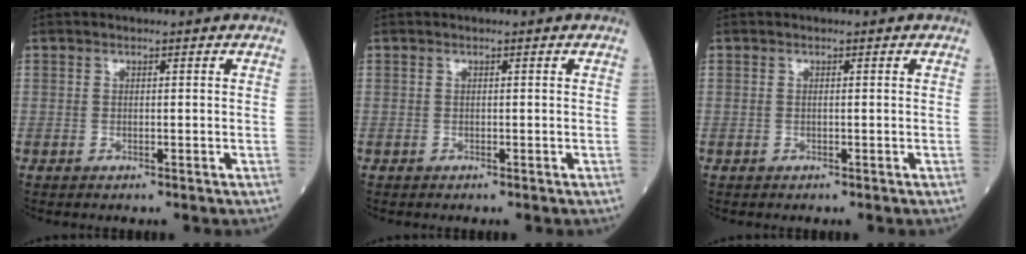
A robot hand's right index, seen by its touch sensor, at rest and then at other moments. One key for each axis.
{"total": 0.0}
{"total": 0.0}